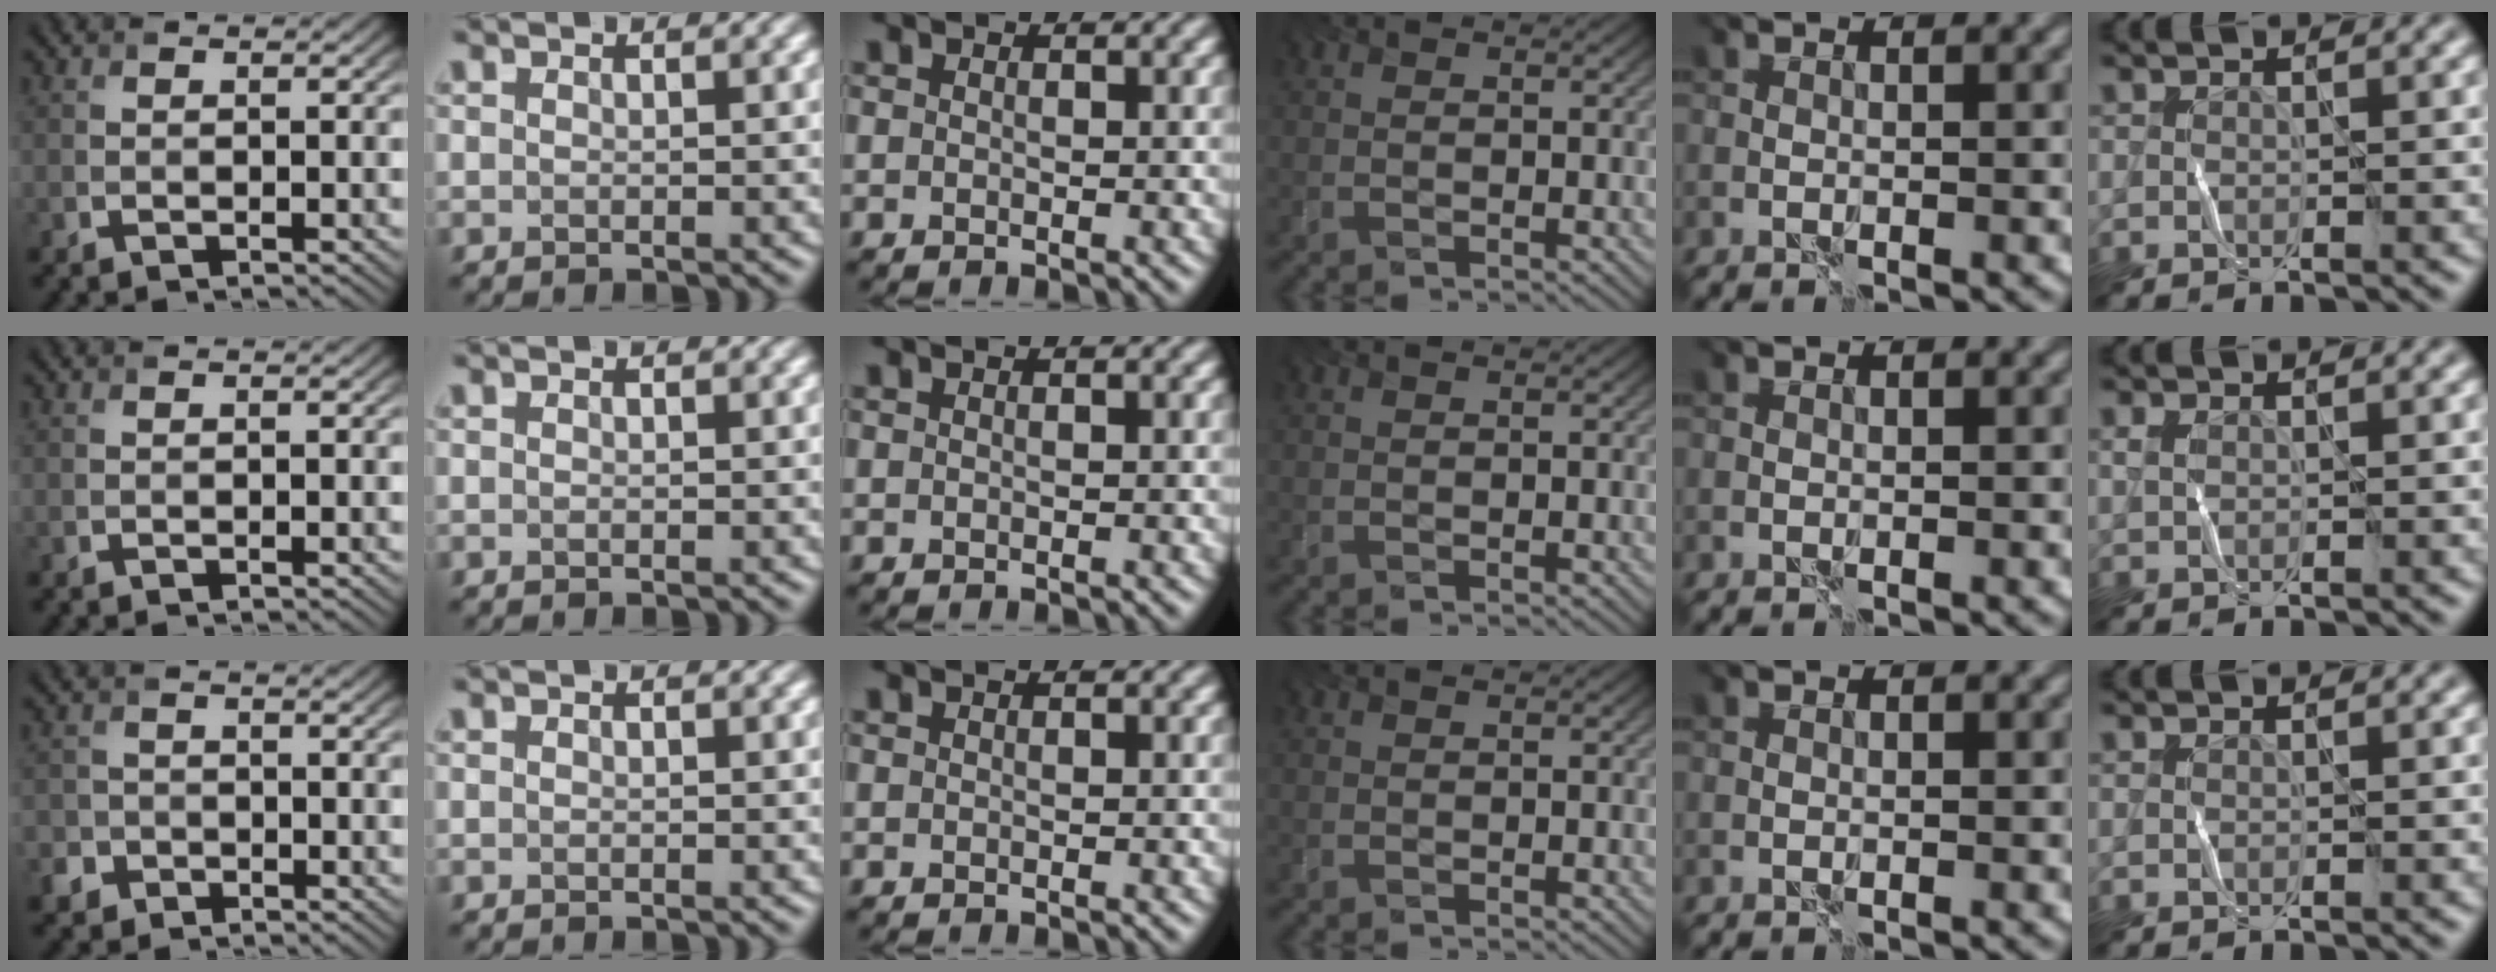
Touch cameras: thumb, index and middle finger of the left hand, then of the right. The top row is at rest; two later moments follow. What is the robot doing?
{"motion": "fold", "object": "bandana"}